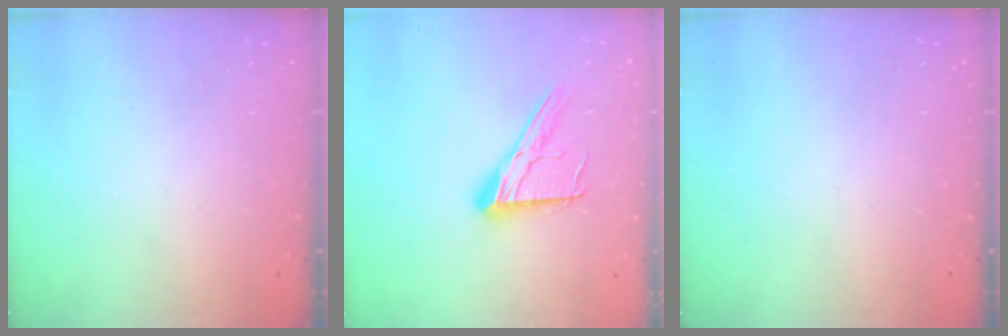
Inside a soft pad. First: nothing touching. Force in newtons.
{"total": 13.9, "press": 13.8, "slide": 1.3}
{"total": 0.0}